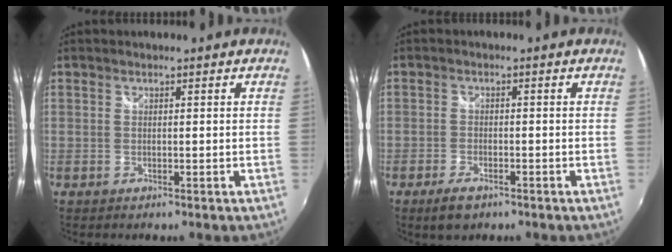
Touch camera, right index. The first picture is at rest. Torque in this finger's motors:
{"motor_torque": [0.29, -0.29, 0.10, 0.00]}